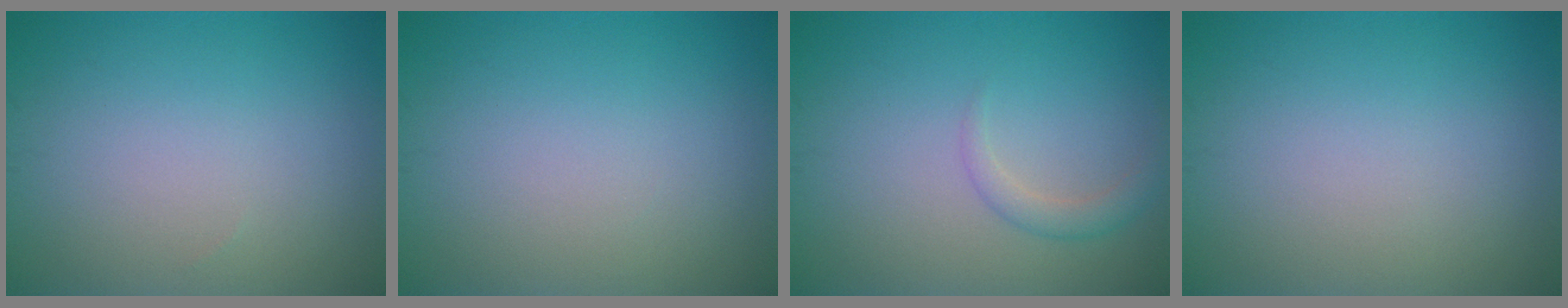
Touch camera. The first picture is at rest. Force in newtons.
{"total": 0.0}
{"total": 1.7, "press": 1.7, "slide": 0.1}
{"total": 0.0}